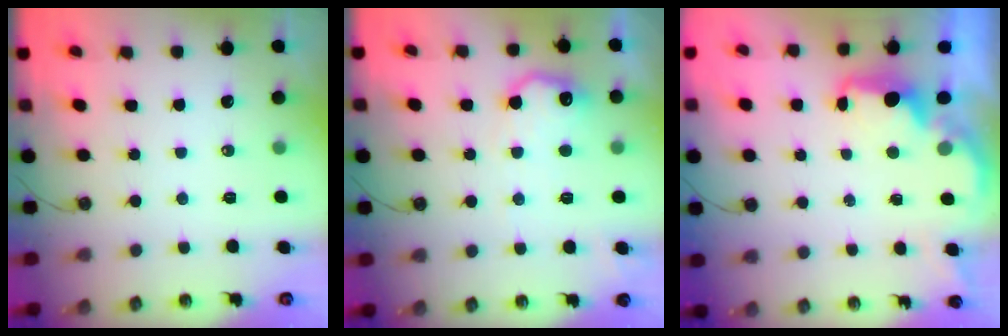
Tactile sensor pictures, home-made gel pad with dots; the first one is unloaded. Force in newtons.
{"total": 11.6, "press": 11.6, "slide": 0.3}
{"total": 2.0, "press": 1.9, "slide": 0.7}